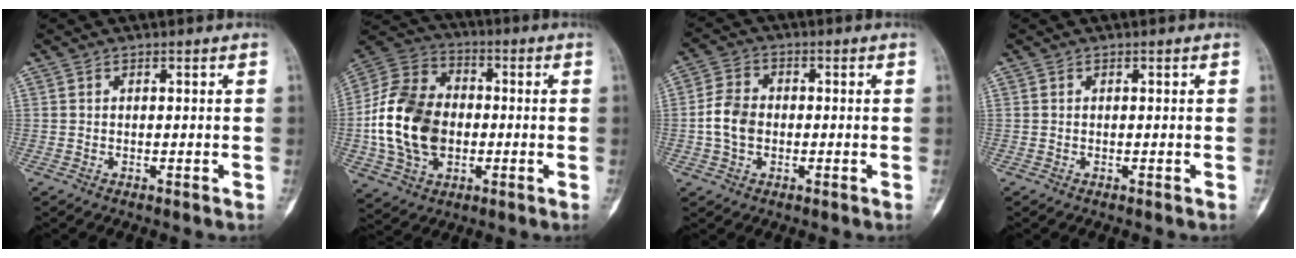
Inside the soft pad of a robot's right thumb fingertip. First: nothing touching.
{"total": 18.5, "force": [-1.9, 13.4, 12.6], "torque": [-0.226, 0.021, -0.034]}
{"total": 6.4, "force": [-0.8, 4.9, 4.1], "torque": [-0.074, 0.016, -0.021]}
{"total": 0.0}